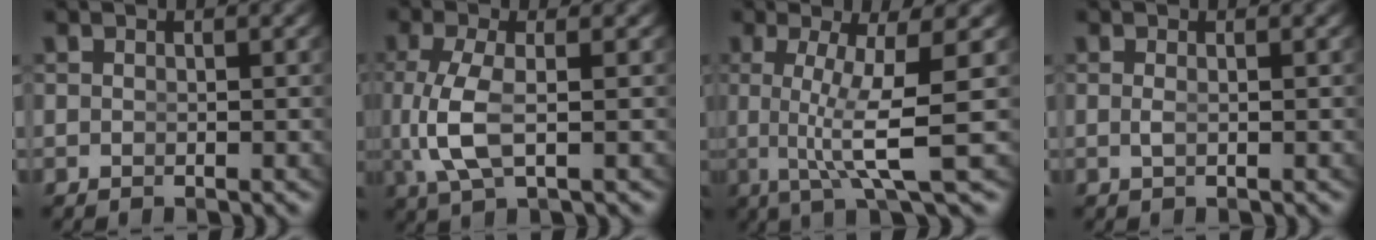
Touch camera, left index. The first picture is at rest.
{"total": 4.4, "force": [-0.4, 1.6, 4.1], "torque": [-0.112, -0.017, 0.008]}
{"total": 6.5, "force": [-0.3, 0.3, 6.5], "torque": [-0.111, -0.018, 0.005]}
{"total": 0.7, "force": [-0.1, -0.5, 0.5], "torque": [-0.016, -0.015, 0.007]}